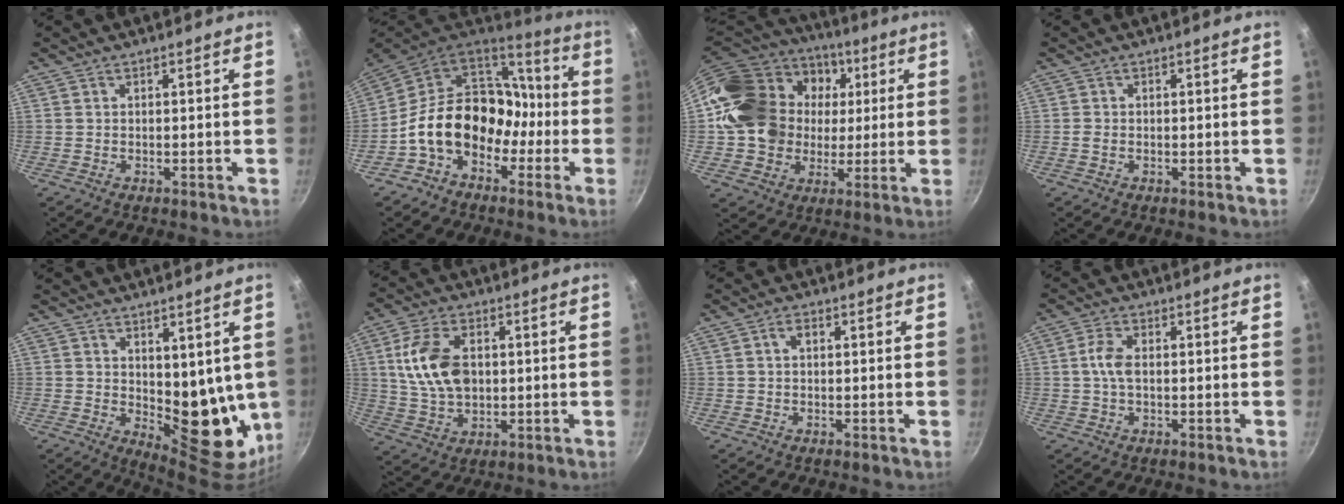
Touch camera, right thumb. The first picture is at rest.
{"total": 19.1, "force": [-4.9, 14.4, 11.5], "torque": [-0.142, 0.073, -0.095]}
{"total": 25.3, "force": [3.2, 20.9, 13.8], "torque": [-0.243, 0.037, 0.061]}
{"total": 1.1, "force": [-0.2, 0.7, 0.8], "torque": [-0.019, 0.004, -0.007]}
{"total": 13.9, "force": [1.9, 7.6, 11.5], "torque": [-0.111, -0.044, 0.045]}
{"total": 12.5, "force": [1.9, 8.0, 9.4], "torque": [-0.165, -0.001, 0.037]}
{"total": 1.9, "force": [0.5, 1.2, 1.4], "torque": [-0.022, 0.006, 0.008]}
{"total": 6.1, "force": [0.5, 3.5, 5.0], "torque": [-0.101, 0.012, 0.004]}